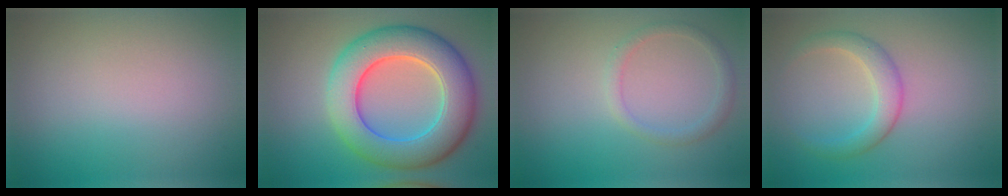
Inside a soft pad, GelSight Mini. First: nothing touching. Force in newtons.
{"total": 9.5, "press": 9.5, "slide": 0.2}
{"total": 1.5, "press": 1.5, "slide": 0.1}
{"total": 2.7, "press": 2.7, "slide": 0.2}